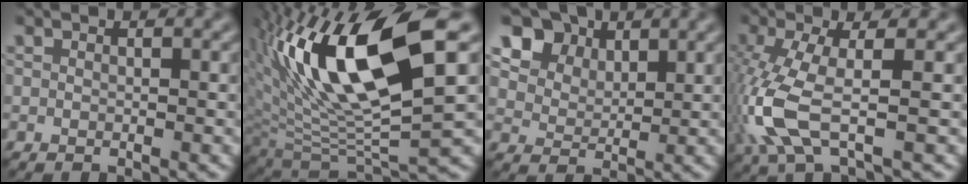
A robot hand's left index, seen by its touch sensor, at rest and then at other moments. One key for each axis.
{"total": 13.0, "fx": 4.6, "fy": 3.8, "fz": 11.5, "tx": -0.212, "ty": 0.005, "tz": 0.088}
{"total": 6.8, "fx": 4.3, "fy": 4.5, "fz": 2.6, "tx": -0.073, "ty": 0.001, "tz": 0.081}
{"total": 6.6, "fx": -1.7, "fy": 1.8, "fz": 6.1, "tx": -0.164, "ty": -0.006, "tz": -0.039}